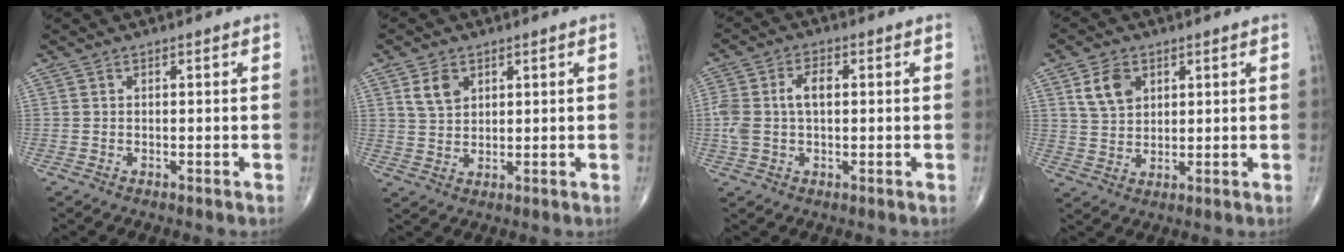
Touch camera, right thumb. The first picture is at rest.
{"total": 4.6, "force": [2.2, 3.2, 2.5], "torque": [-0.036, -0.011, 0.045]}
{"total": 7.3, "force": [0.6, 4.2, 5.9], "torque": [-0.136, 0.021, 0.013]}
{"total": 6.5, "force": [2.8, 4.6, 3.7], "torque": [-0.052, -0.012, 0.055]}